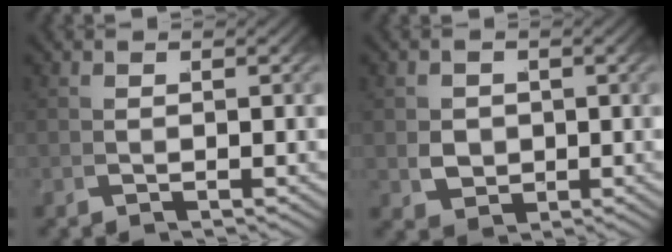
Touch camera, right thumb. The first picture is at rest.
{"total": 2.6, "force": [0.4, 2.1, 1.5], "torque": [-0.030, -0.019, 0.023]}